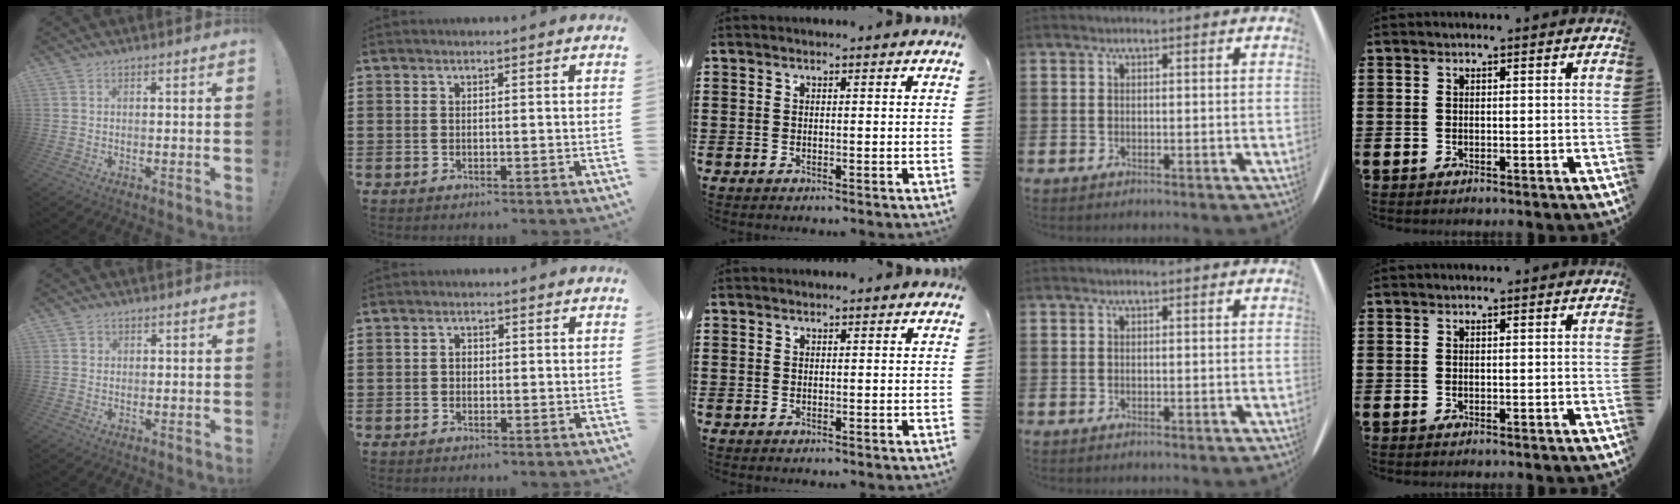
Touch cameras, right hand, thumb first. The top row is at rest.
{"thumb": {"total": 1.1, "force": [0.5, 0.9, 0.1], "torque": [0.000, 0.000, 0.009]}, "index": {"total": 1.0, "force": [-0.2, 0.8, 0.7], "torque": [-0.014, 0.002, -0.004]}}